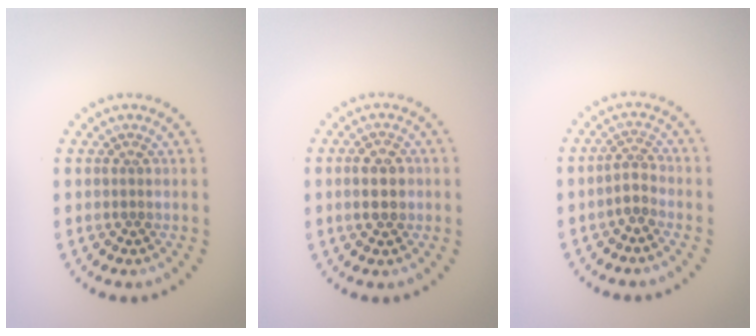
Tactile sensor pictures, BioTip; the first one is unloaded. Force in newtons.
{"total": 2.4, "press": 2.4, "slide": 0.2}
{"total": 1.6, "press": 1.3, "slide": 1.0}